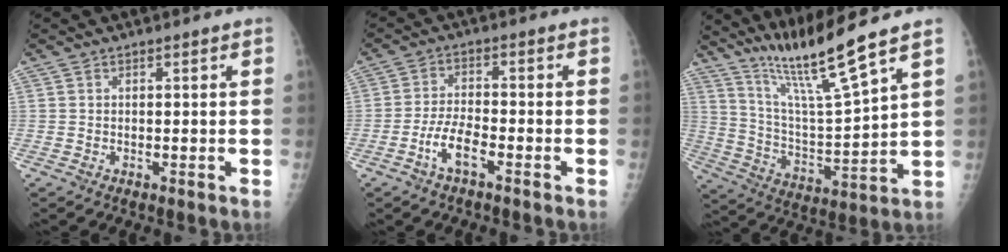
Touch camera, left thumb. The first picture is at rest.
{"total": 5.2, "force": [-3.0, 1.7, 3.9], "torque": [-0.081, 0.020, -0.056]}
{"total": 14.5, "force": [11.2, -0.7, 9.2], "torque": [-0.156, -0.072, 0.215]}